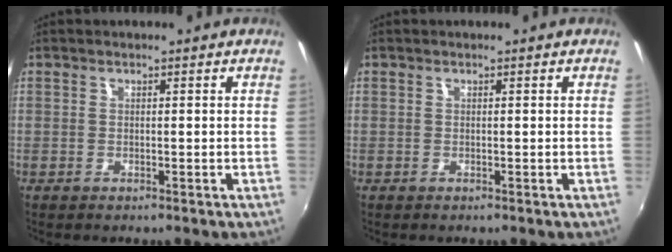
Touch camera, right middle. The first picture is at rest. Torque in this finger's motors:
{"motor_torque": [-0.08, 0.12, -0.03, 0.00]}